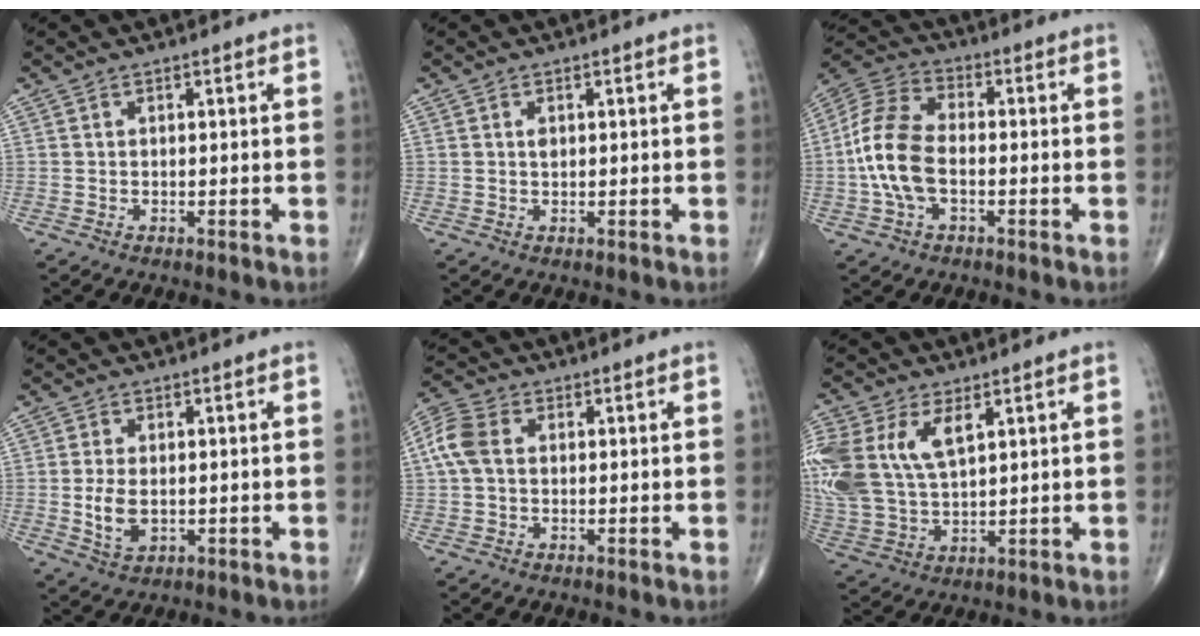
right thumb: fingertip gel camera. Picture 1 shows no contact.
{"total": 1.1, "force": [0.3, 0.7, 0.8], "torque": [-0.010, -0.001, 0.006]}
{"total": 12.6, "force": [-1.8, 7.2, 10.2], "torque": [-0.220, 0.030, -0.041]}
{"total": 5.5, "force": [-0.4, 3.3, 4.4], "torque": [-0.084, -0.010, -0.002]}
{"total": 6.7, "force": [0.7, 4.6, 4.8], "torque": [-0.120, 0.022, 0.009]}
{"total": 18.8, "force": [6.4, 10.9, 13.9], "torque": [-0.338, 0.004, 0.128]}